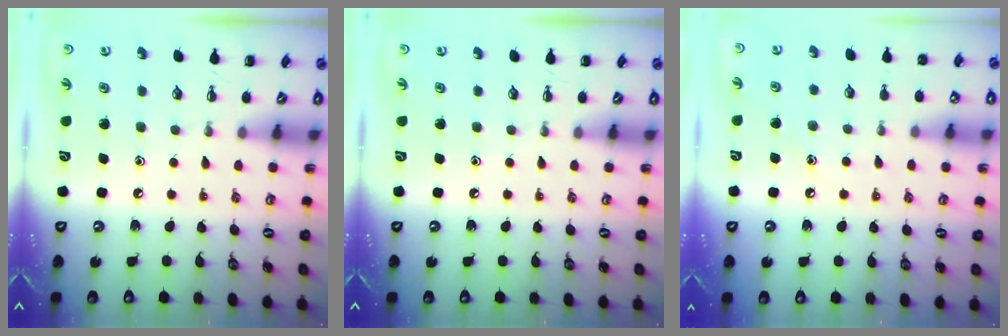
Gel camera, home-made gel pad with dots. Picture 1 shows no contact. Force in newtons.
{"total": 0.0}
{"total": 6.6, "press": 6.4, "slide": 1.7}